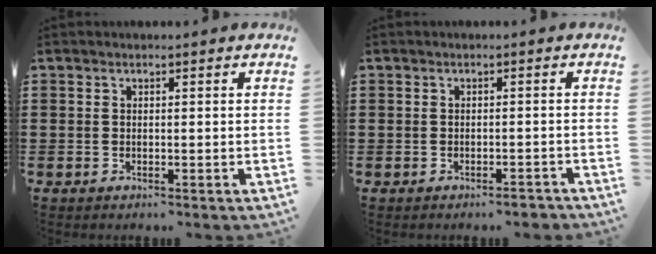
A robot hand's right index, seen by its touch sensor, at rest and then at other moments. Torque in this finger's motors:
{"motor_torque": [-0.78, 0.55, -1.05, -0.21]}